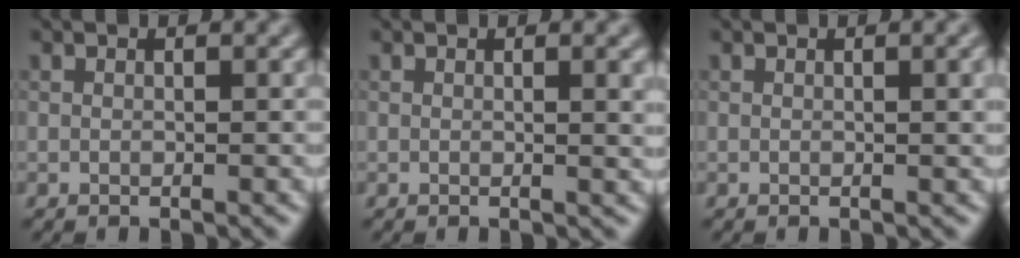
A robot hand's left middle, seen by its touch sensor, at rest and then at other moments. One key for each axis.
{"total": 2.0, "fx": 0.5, "fy": 0.6, "fz": 1.8, "tx": -0.016, "ty": 0.003, "tz": 0.005}
{"total": 1.9, "fx": 0.5, "fy": 0.5, "fz": 1.8, "tx": -0.019, "ty": 0.004, "tz": 0.004}